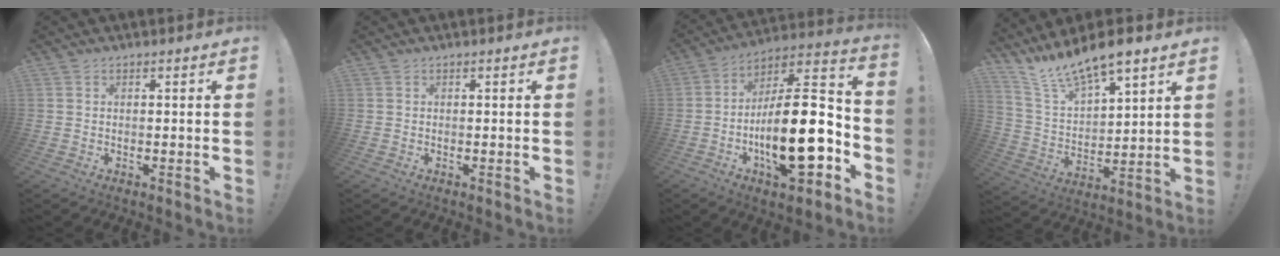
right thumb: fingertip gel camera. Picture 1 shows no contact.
{"total": 0.0}
{"total": 24.1, "force": [-5.8, 9.0, 21.6], "torque": [-0.365, 0.020, -0.095]}
{"total": 11.7, "force": [10.4, 2.7, 4.7], "torque": [-0.095, -0.090, 0.185]}